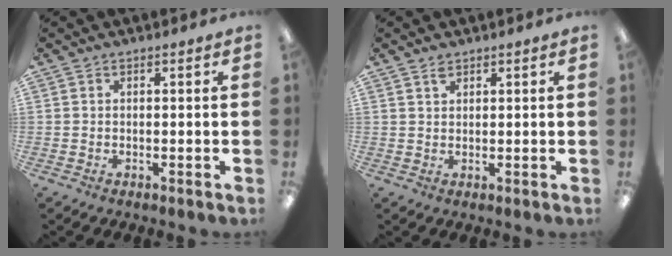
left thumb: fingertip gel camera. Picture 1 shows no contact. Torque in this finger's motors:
{"motor_torque": [0.08, 0.16, 0.22, 0.23, -0.01]}